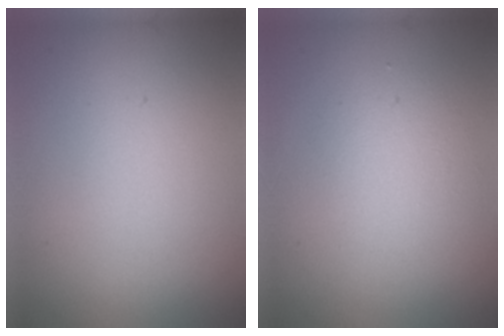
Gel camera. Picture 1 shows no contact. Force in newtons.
{"total": 2.4, "press": 2.4, "slide": 0.1}